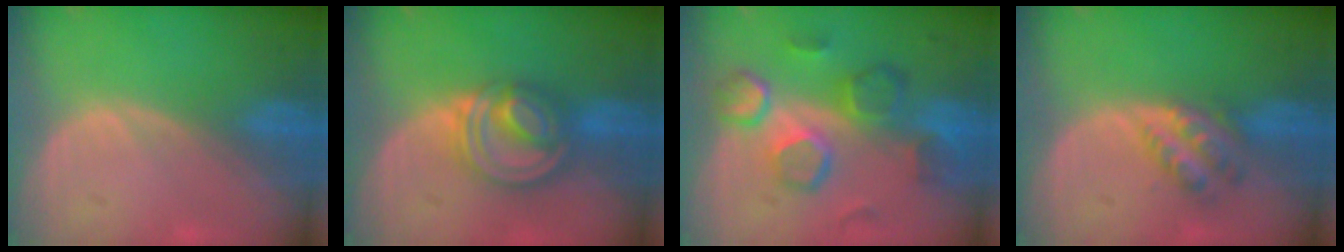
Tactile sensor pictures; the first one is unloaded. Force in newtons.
{"total": 8.1, "press": 6.9, "slide": 4.3}
{"total": 10.4, "press": 9.0, "slide": 5.1}
{"total": 4.8, "press": 4.3, "slide": 2.0}